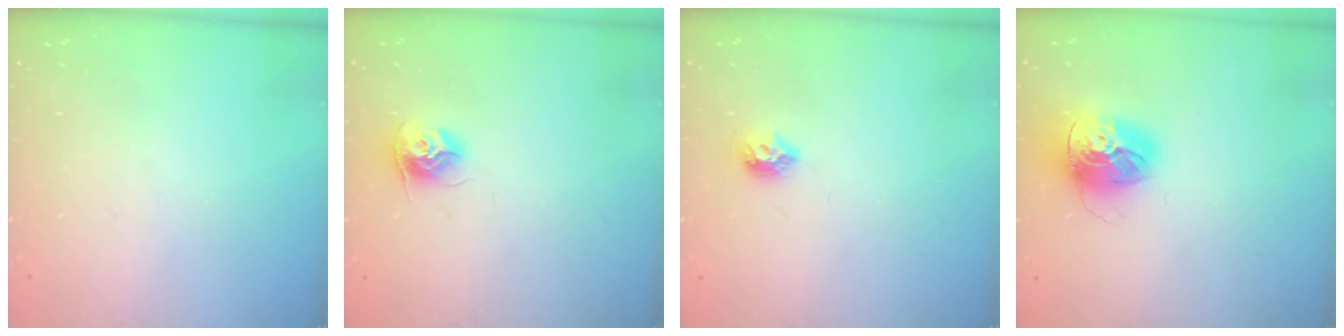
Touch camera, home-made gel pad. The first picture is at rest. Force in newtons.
{"total": 9.7, "press": 9.7, "slide": 0.5}
{"total": 6.6, "press": 6.6, "slide": 0.9}
{"total": 15.7, "press": 15.6, "slide": 1.6}